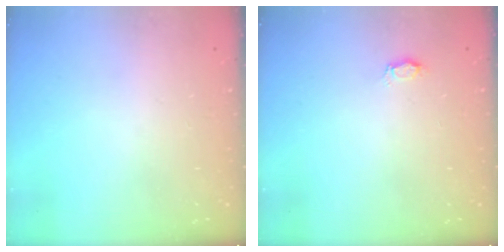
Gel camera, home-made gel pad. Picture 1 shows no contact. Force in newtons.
{"total": 3.1, "press": 3.1, "slide": 0.3}